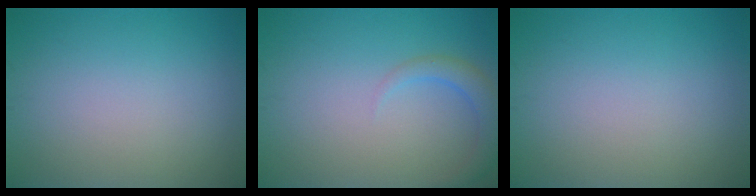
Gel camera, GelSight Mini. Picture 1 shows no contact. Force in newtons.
{"total": 2.4, "press": 2.4, "slide": 0.2}
{"total": 0.0}